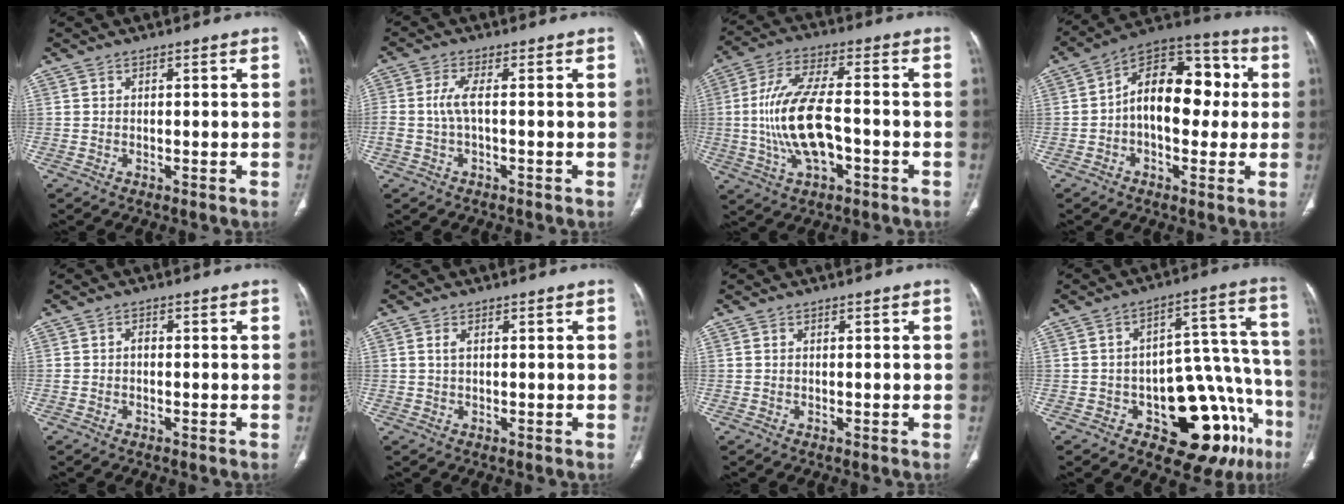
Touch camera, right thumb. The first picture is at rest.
{"total": 3.6, "force": [-0.3, 1.1, 3.5], "torque": [-0.092, 0.006, -0.009]}
{"total": 14.6, "force": [-2.2, 6.4, 13.0], "torque": [-0.263, 0.023, -0.039]}
{"total": 16.6, "force": [0.6, 10.1, 13.2], "torque": [-0.162, 0.043, -0.002]}
{"total": 1.2, "force": [-0.2, 0.8, 0.8], "torque": [-0.008, 0.004, -0.007]}
{"total": 1.2, "force": [0.3, 0.6, 1.0], "torque": [-0.027, 0.006, 0.007]}
{"total": 0.0}
{"total": 19.9, "force": [-9.7, 9.0, 14.9], "torque": [-0.117, 0.092, -0.119]}